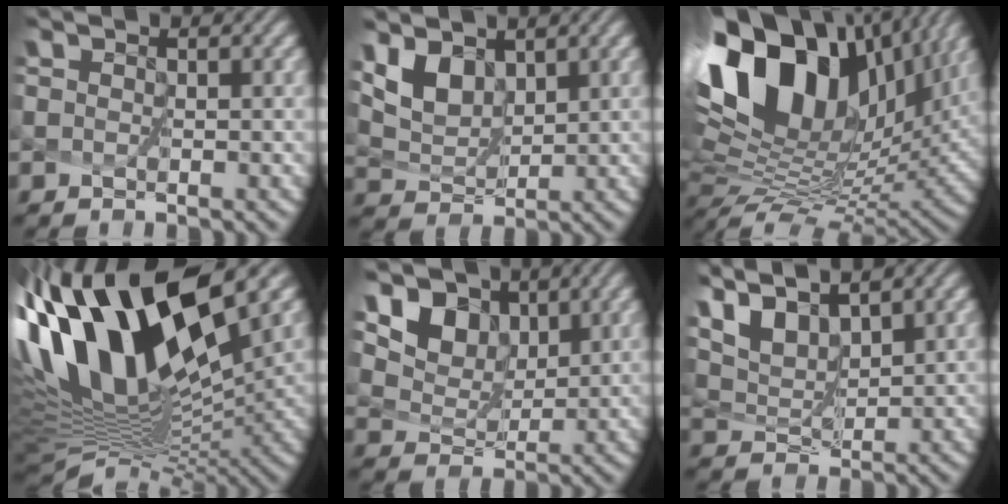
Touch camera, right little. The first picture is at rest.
{"total": 3.8, "force": [2.9, 1.8, 1.6], "torque": [-0.054, -0.014, 0.074]}
{"total": 16.7, "force": [7.8, 8.2, 12.2], "torque": [-0.258, 0.036, 0.143]}
{"total": 16.0, "force": [5.7, 6.7, 13.3], "torque": [-0.250, 0.022, 0.099]}
{"total": 8.7, "force": [5.5, 5.5, 3.9], "torque": [-0.099, -0.006, 0.107]}
{"total": 6.0, "force": [5.1, 1.7, 2.7], "torque": [-0.082, 0.007, 0.097]}